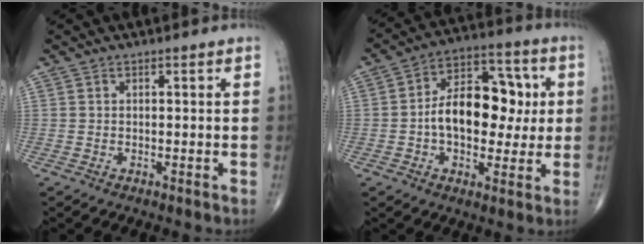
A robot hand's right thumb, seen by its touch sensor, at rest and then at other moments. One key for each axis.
{"total": 15.8, "fx": 0.3, "fy": 9.8, "fz": 12.3, "tx": -0.155, "ty": 0.033, "tz": -0.002}